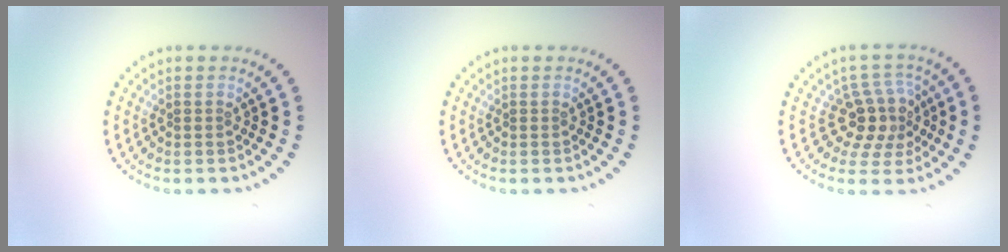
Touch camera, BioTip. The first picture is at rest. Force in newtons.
{"total": 0.0}
{"total": 3.9, "press": 3.3, "slide": 2.1}